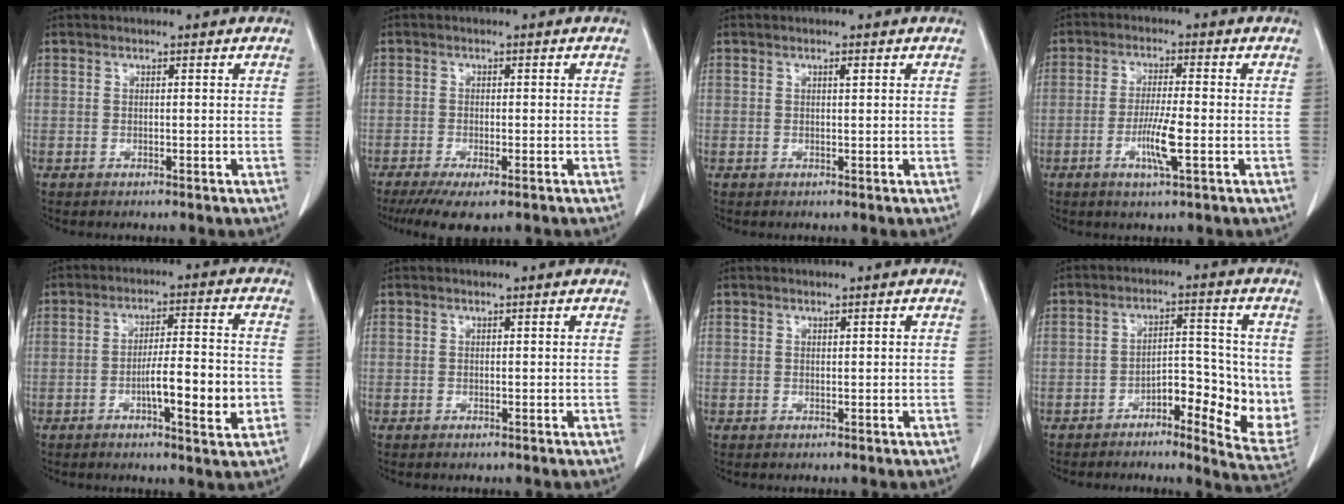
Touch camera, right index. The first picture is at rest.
{"total": 7.2, "force": [-5.1, 1.6, 4.8], "torque": [-0.072, -0.018, -0.076]}
{"total": 0.6, "force": [0.3, 0.1, 0.6], "torque": [-0.012, 0.000, 0.006]}
{"total": 5.9, "force": [-1.9, 0.2, 5.6], "torque": [-0.106, -0.008, -0.033]}
{"total": 9.6, "force": [-2.8, 1.3, 9.1], "torque": [-0.139, 0.007, -0.042]}
{"total": 0.0}
{"total": 0.5, "force": [0.1, 0.1, 0.5], "torque": [-0.009, 0.000, 0.004]}
{"total": 10.2, "force": [-2.5, 3.6, 9.1], "torque": [-0.116, 0.006, -0.036]}